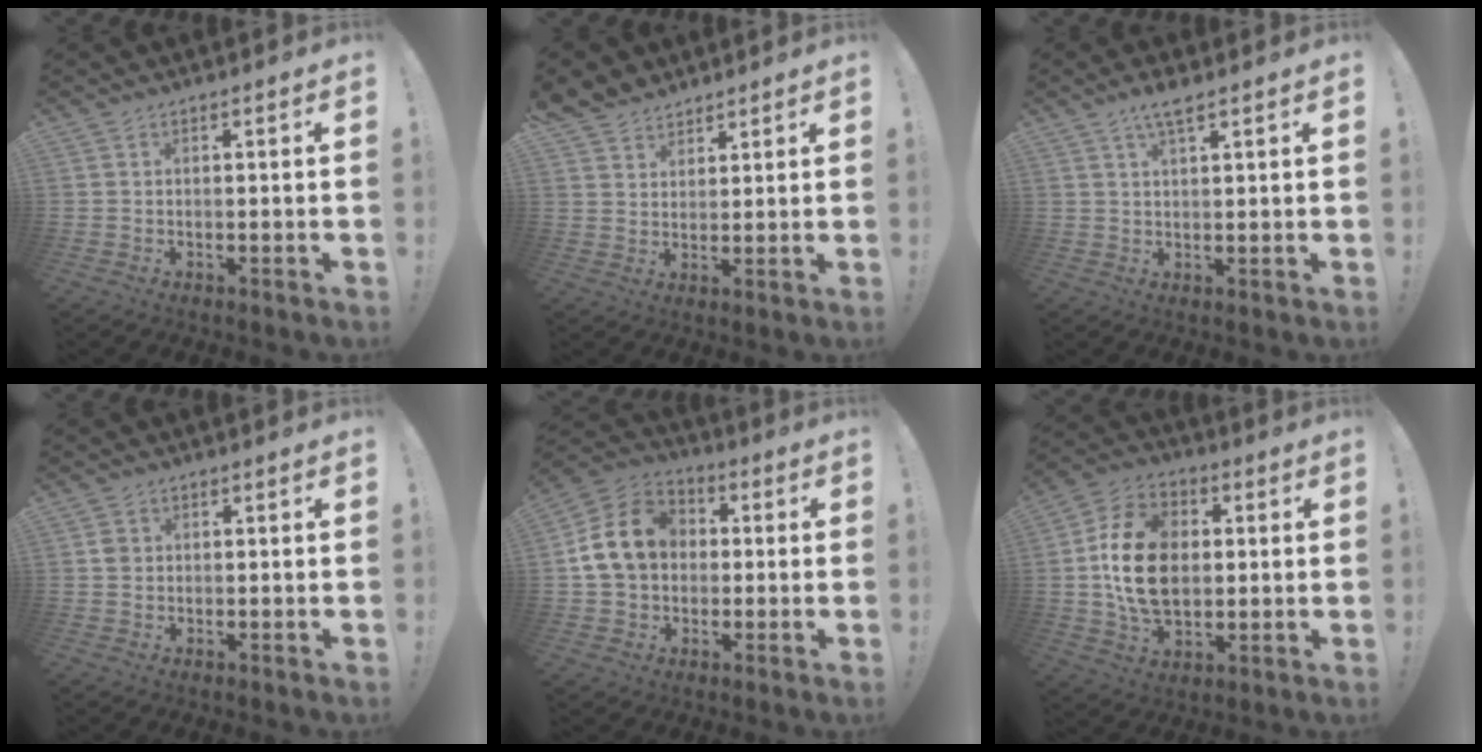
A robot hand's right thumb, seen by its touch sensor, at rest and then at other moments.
{"total": 5.8, "force": [4.7, 3.4, 0.4], "torque": [-0.013, -0.033, 0.093]}
{"total": 4.7, "force": [3.2, 0.8, 3.3], "torque": [-0.054, -0.013, 0.052]}
{"total": 1.6, "force": [0.0, 1.5, 0.5], "torque": [0.008, -0.002, -0.002]}
{"total": 15.6, "force": [2.2, 12.6, 8.8], "torque": [-0.141, 0.013, 0.050]}
{"total": 19.0, "force": [0.9, 13.6, 13.2], "torque": [-0.224, 0.003, 0.019]}